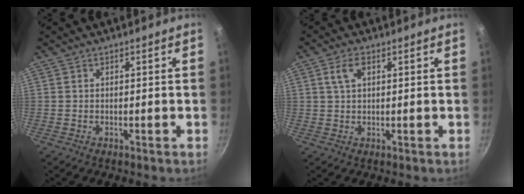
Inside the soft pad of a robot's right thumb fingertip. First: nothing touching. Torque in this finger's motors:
{"motor_torque": [-0.11, 0.87, 0.67, 0.21, 0.00]}